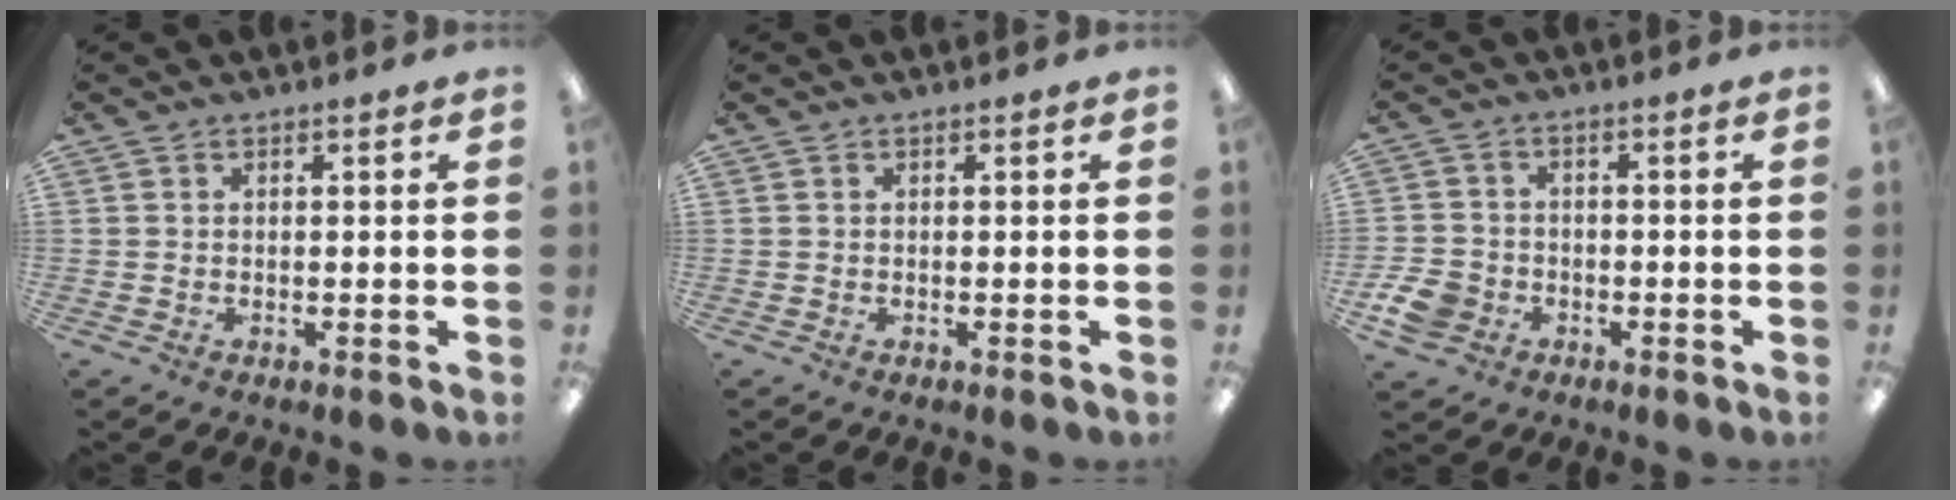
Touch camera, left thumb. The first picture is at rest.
{"total": 0.0}
{"total": 6.5, "force": [-2.6, 5.3, 2.8], "torque": [-0.061, 0.012, -0.049]}